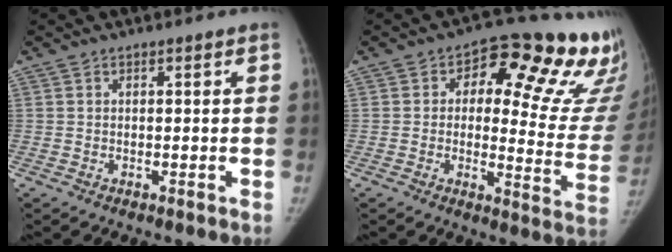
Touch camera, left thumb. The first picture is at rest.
{"total": 22.3, "force": [12.7, 9.7, 15.5], "torque": [-0.144, -0.048, 0.146]}